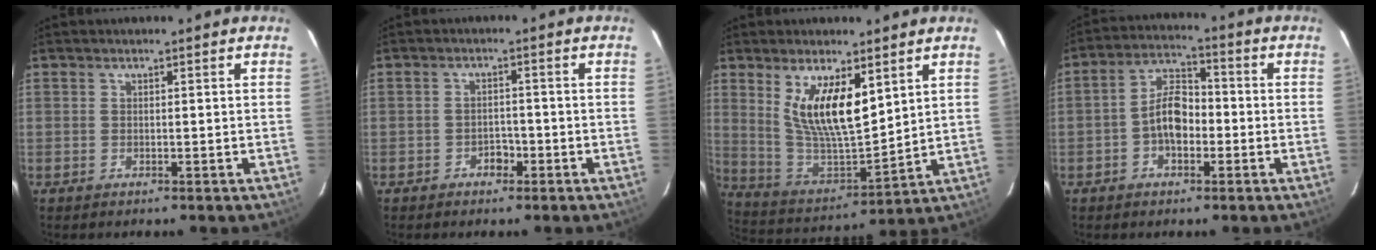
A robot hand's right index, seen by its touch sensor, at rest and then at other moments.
{"total": 2.4, "force": [-1.5, 1.8, 0.9], "torque": [-0.019, 0.007, -0.019]}
{"total": 13.8, "force": [6.2, 4.9, 11.3], "torque": [-0.212, -0.010, 0.132]}
{"total": 7.3, "force": [-2.0, 4.2, 5.6], "torque": [-0.108, 0.020, -0.034]}